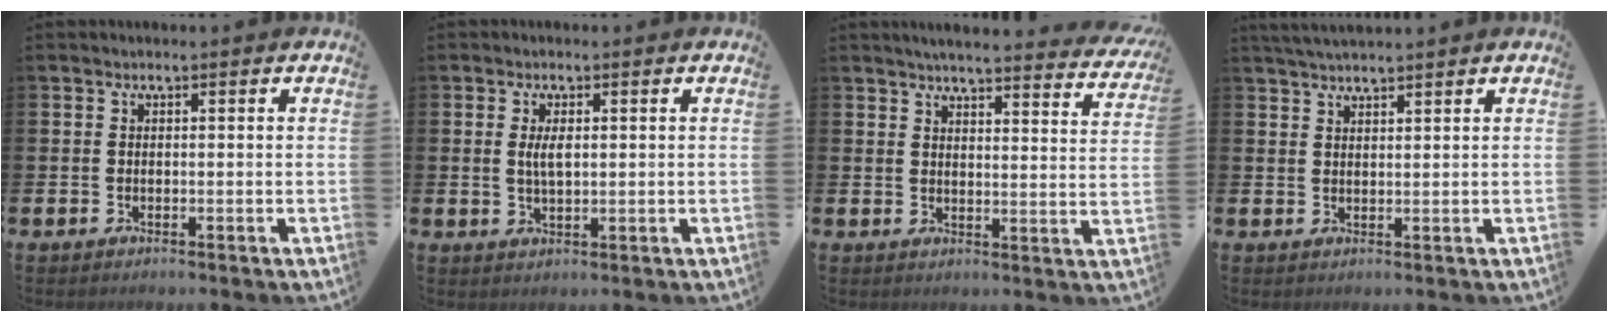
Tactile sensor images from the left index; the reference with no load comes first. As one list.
[{"total": 2.7, "force": [0.7, 1.0, 2.4], "torque": [-0.040, 0.001, 0.008]}, {"total": 4.0, "force": [3.9, 0.1, 0.8], "torque": [-0.011, -0.022, 0.067]}, {"total": 2.8, "force": [2.7, 0.1, 0.6], "torque": [-0.011, -0.007, 0.049]}]